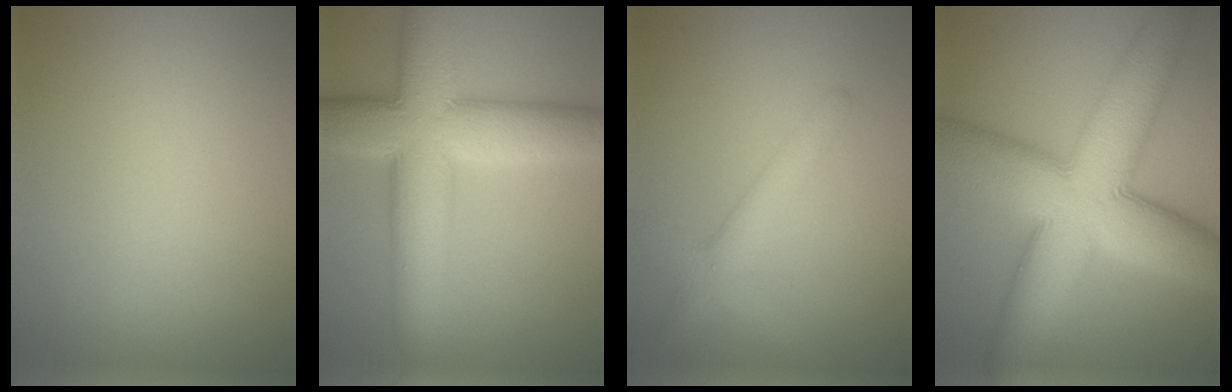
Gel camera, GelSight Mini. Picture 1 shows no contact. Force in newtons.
{"total": 10.5, "press": 10.5, "slide": 0.2}
{"total": 2.8, "press": 2.8, "slide": 0.1}
{"total": 13.9, "press": 13.9, "slide": 0.5}